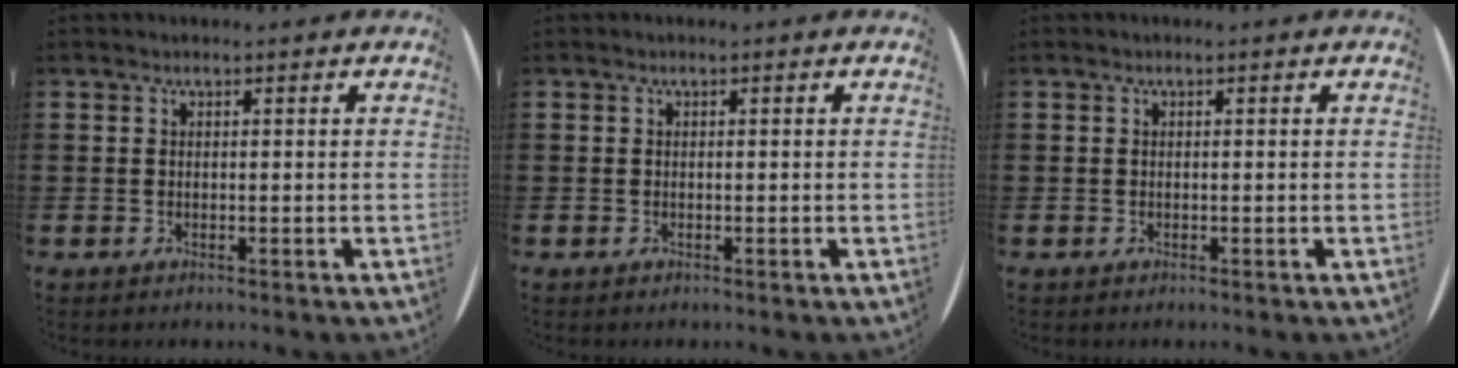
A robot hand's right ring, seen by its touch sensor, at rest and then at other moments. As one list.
[{"total": 0.0}, {"total": 0.0}]